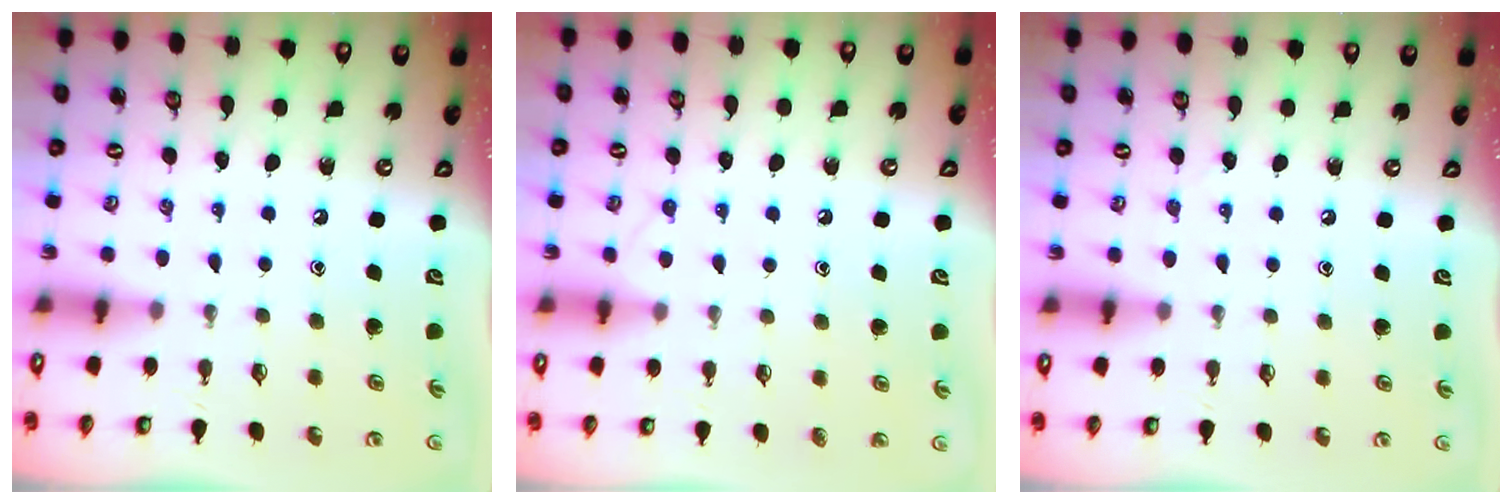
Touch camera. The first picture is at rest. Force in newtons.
{"total": 7.1, "press": 7.1, "slide": 0.9}
{"total": 3.0, "press": 2.9, "slide": 0.3}